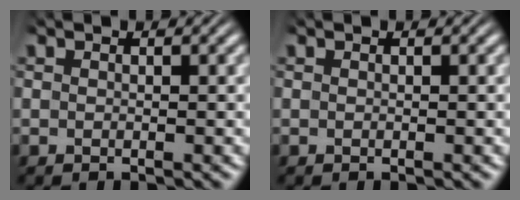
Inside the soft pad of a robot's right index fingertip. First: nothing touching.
{"total": 0.0}